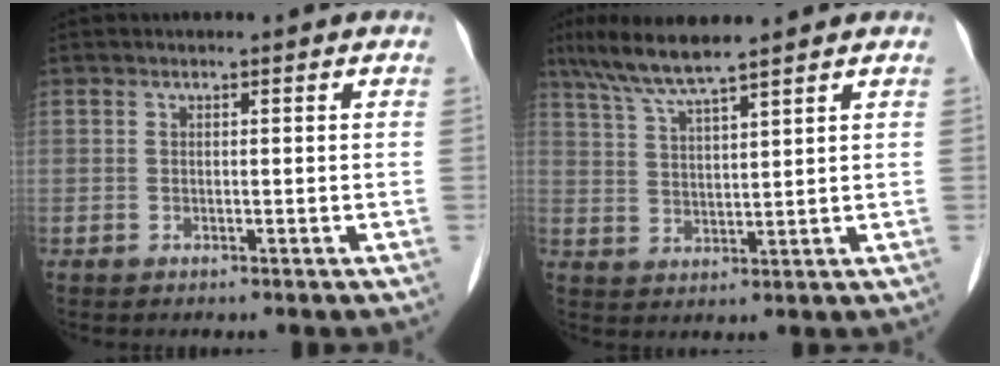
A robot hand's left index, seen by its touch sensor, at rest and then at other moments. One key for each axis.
{"total": 7.5, "fx": 6.2, "fy": -0.1, "fz": 4.3, "tx": -0.085, "ty": 0.016, "tz": 0.117}